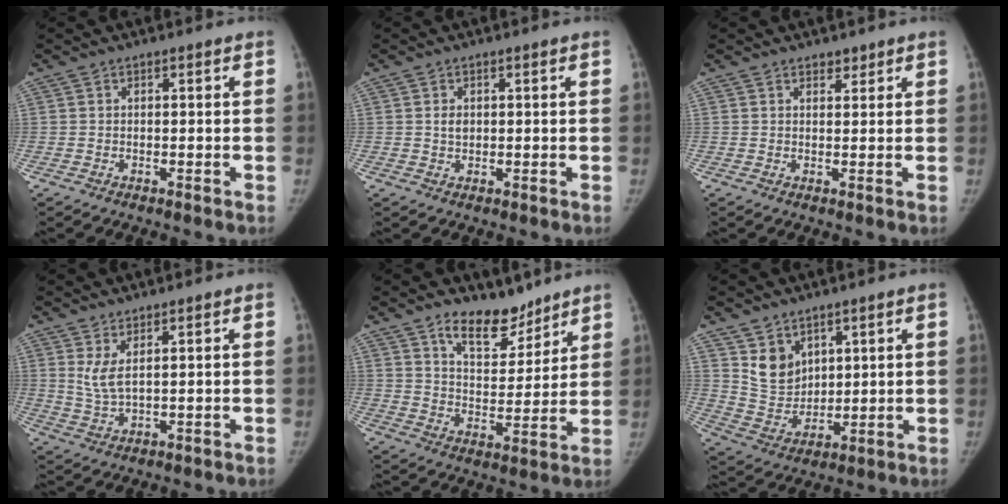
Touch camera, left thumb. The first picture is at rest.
{"total": 1.7, "force": [0.4, 1.2, 1.1], "torque": [-0.009, 0.001, 0.008]}
{"total": 1.6, "force": [1.3, 0.8, 0.3], "torque": [0.010, -0.008, 0.017]}
{"total": 4.2, "force": [1.8, 1.2, 3.5], "torque": [-0.073, -0.015, 0.046]}
{"total": 10.2, "force": [7.9, 4.9, 4.1], "torque": [-0.033, -0.062, 0.140]}
{"total": 8.4, "force": [4.6, 6.2, 3.3], "torque": [-0.028, -0.036, 0.102]}